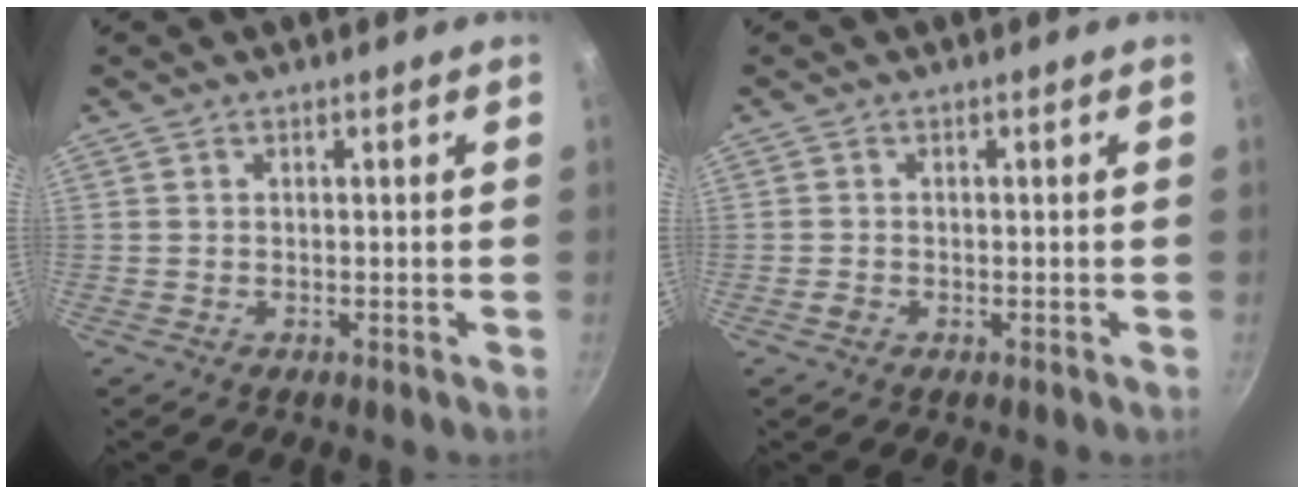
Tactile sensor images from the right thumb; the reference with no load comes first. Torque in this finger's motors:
{"motor_torque": [0.23, 0.12, -0.26, 0.13, -0.01]}